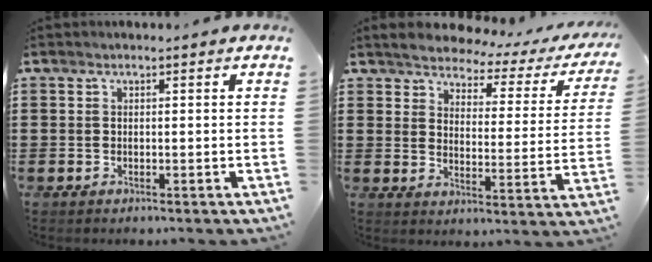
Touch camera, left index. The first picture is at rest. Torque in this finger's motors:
{"motor_torque": [2.14, 0.00, 0.49, 0.05]}